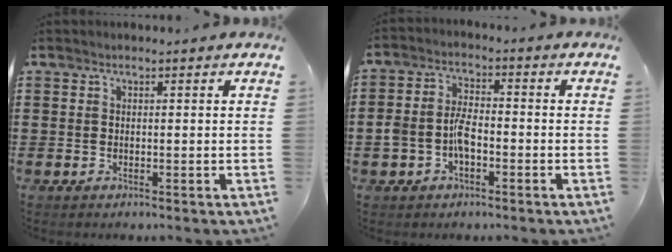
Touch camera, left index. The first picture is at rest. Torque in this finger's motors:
{"motor_torque": [0.45, 0.15, 0.24, 0.09]}